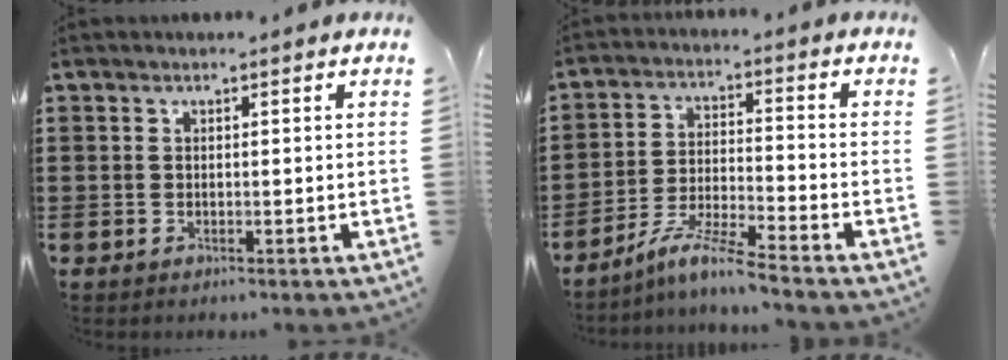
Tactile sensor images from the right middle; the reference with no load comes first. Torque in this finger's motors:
{"motor_torque": [2.14, 0.00, 0.24, 0.10]}